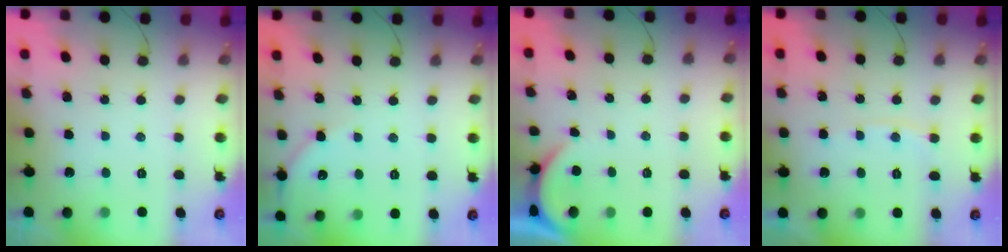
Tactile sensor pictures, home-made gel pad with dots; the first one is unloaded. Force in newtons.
{"total": 4.3, "press": 4.3, "slide": 0.6}
{"total": 1.6, "press": 1.6, "slide": 0.2}
{"total": 4.7, "press": 4.7, "slide": 0.3}